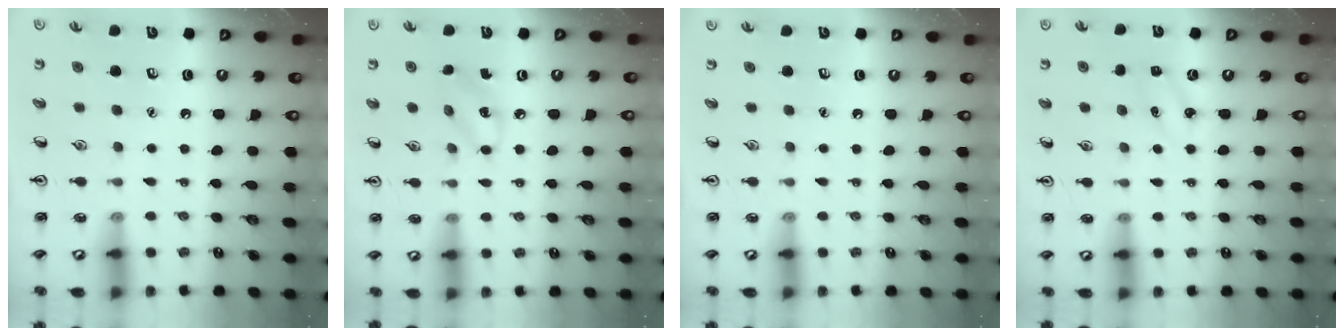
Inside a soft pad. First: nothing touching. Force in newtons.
{"total": 4.4, "press": 4.3, "slide": 0.9}
{"total": 0.0}
{"total": 2.8, "press": 2.6, "slide": 1.0}